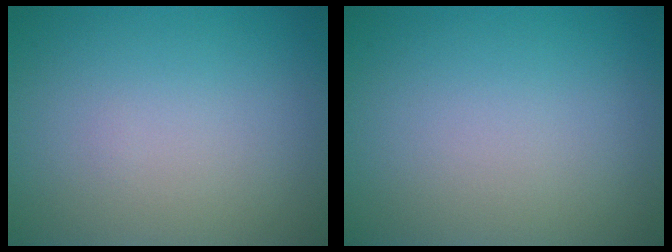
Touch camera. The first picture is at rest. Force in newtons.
{"total": 0.0}